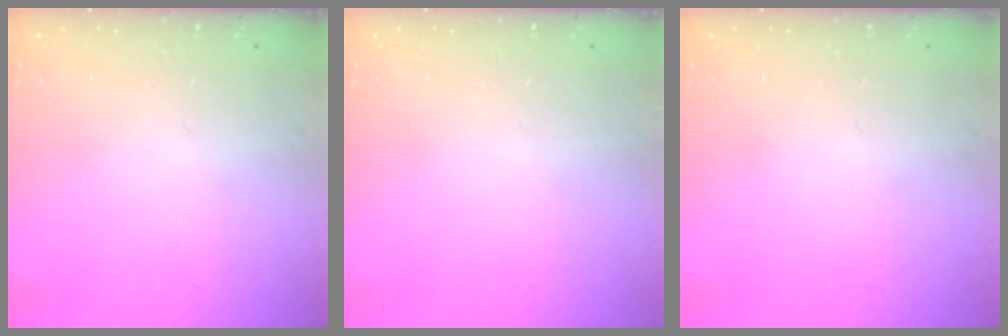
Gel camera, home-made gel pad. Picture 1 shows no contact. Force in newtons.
{"total": 0.0}
{"total": 0.0}